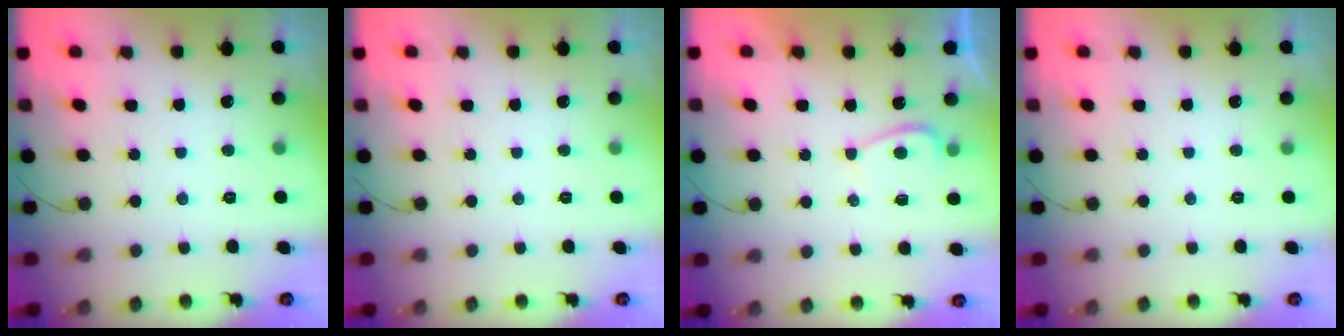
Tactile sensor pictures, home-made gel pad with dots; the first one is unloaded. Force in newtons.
{"total": 0.0}
{"total": 2.7, "press": 2.7, "slide": 0.6}
{"total": 0.0}